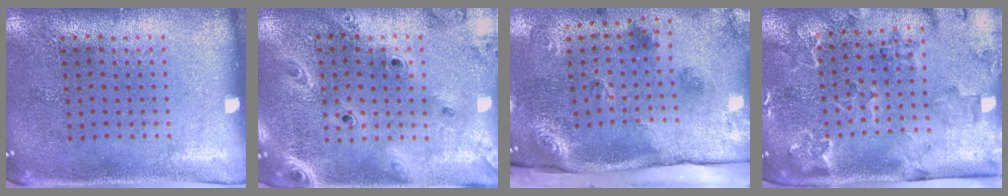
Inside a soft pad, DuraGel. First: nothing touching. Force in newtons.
{"total": 2.7, "press": 2.3, "slide": 1.4}
{"total": 3.0, "press": 2.0, "slide": 2.2}
{"total": 2.3, "press": 2.2, "slide": 0.5}